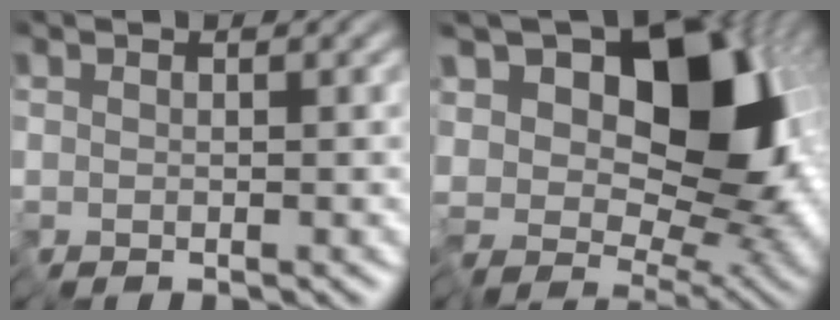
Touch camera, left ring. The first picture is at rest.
{"total": 16.2, "force": [6.0, 8.9, 12.1], "torque": [-0.160, 0.045, 0.099]}